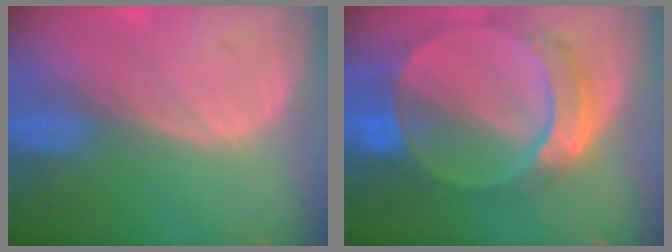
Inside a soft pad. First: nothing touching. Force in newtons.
{"total": 9.7, "press": 8.4, "slide": 4.9}